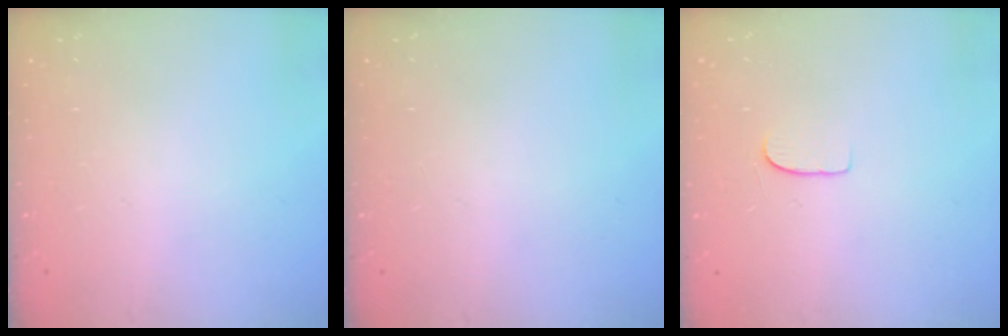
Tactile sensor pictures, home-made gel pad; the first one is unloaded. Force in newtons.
{"total": 0.0}
{"total": 4.8, "press": 4.7, "slide": 0.6}